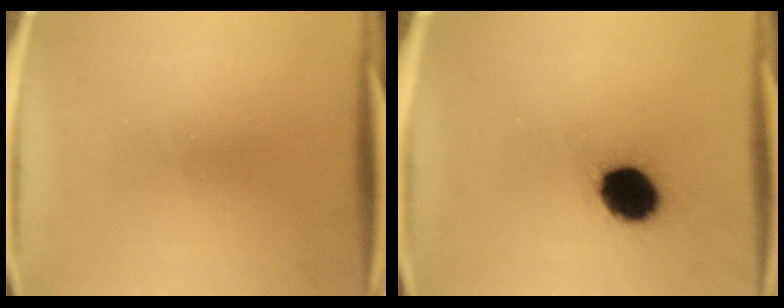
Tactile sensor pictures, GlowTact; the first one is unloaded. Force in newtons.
{"total": 12.3}